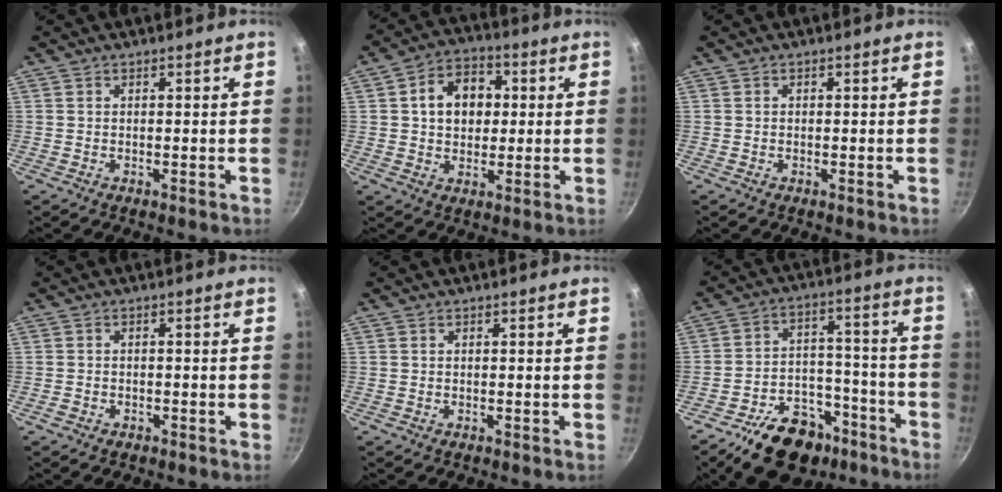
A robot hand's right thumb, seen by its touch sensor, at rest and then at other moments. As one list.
[{"total": 10.5, "force": [1.7, 7.9, 6.6], "torque": [-0.070, 0.014, 0.019]}, {"total": 0.0}, {"total": 1.4, "force": [-0.9, 0.9, 0.5], "torque": [-0.015, 0.008, -0.017]}, {"total": 0.0}, {"total": 17.6, "force": [-11.6, 10.1, 8.6], "torque": [-0.098, 0.085, -0.172]}]